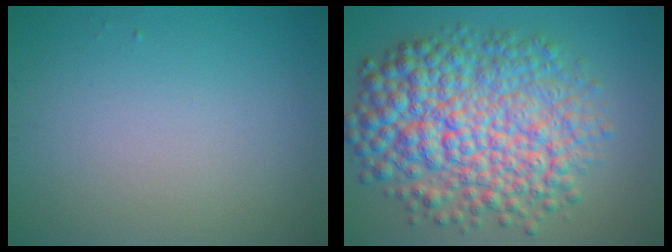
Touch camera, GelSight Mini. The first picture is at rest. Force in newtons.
{"total": 11.2, "press": 11.2, "slide": 0.2}